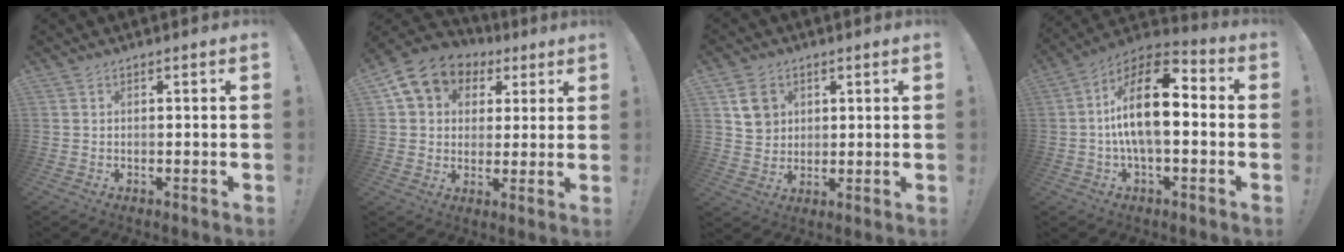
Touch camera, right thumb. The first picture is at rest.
{"total": 11.0, "force": [4.8, 8.9, 4.4], "torque": [-0.063, -0.025, 0.095]}
{"total": 8.0, "force": [3.4, 6.8, 2.6], "torque": [-0.024, -0.010, 0.067]}
{"total": 17.0, "force": [0.6, 7.5, 15.2], "torque": [-0.269, 0.008, 0.007]}